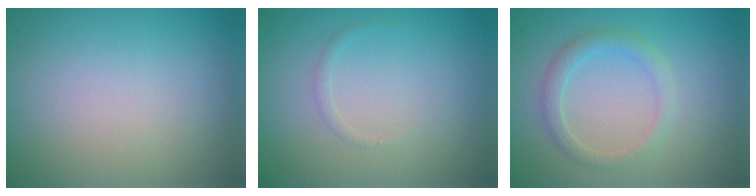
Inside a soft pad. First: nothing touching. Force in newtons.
{"total": 0.6, "press": 0.6, "slide": 0.1}
{"total": 2.0, "press": 2.0, "slide": 0.3}